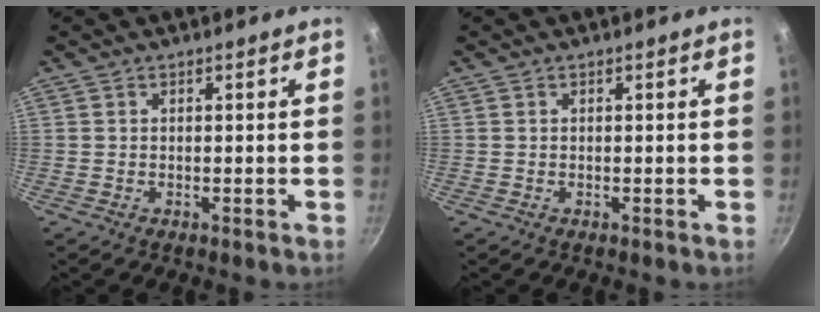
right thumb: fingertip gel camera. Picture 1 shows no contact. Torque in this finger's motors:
{"motor_torque": [-0.01, -0.02, 0.04, 0.10, 0.04]}